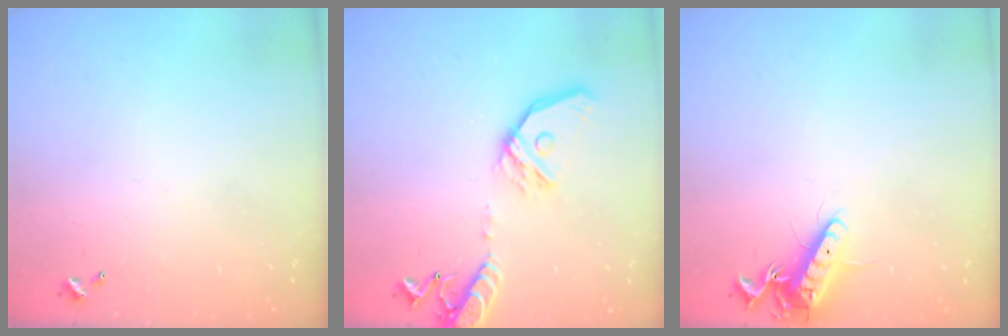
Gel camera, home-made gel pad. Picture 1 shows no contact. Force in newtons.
{"total": 16.3, "press": 16.0, "slide": 3.2}
{"total": 12.7, "press": 12.6, "slide": 1.5}